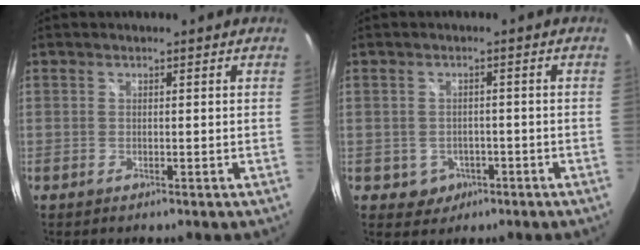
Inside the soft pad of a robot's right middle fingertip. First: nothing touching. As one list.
[{"total": 2.2, "force": [-0.8, 2.0, 0.7], "torque": [-0.016, -0.001, -0.008]}]